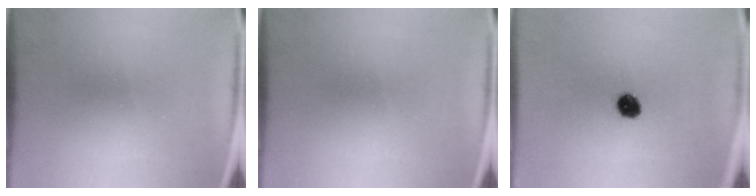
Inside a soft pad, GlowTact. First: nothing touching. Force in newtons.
{"total": 0.0}
{"total": 4.8}